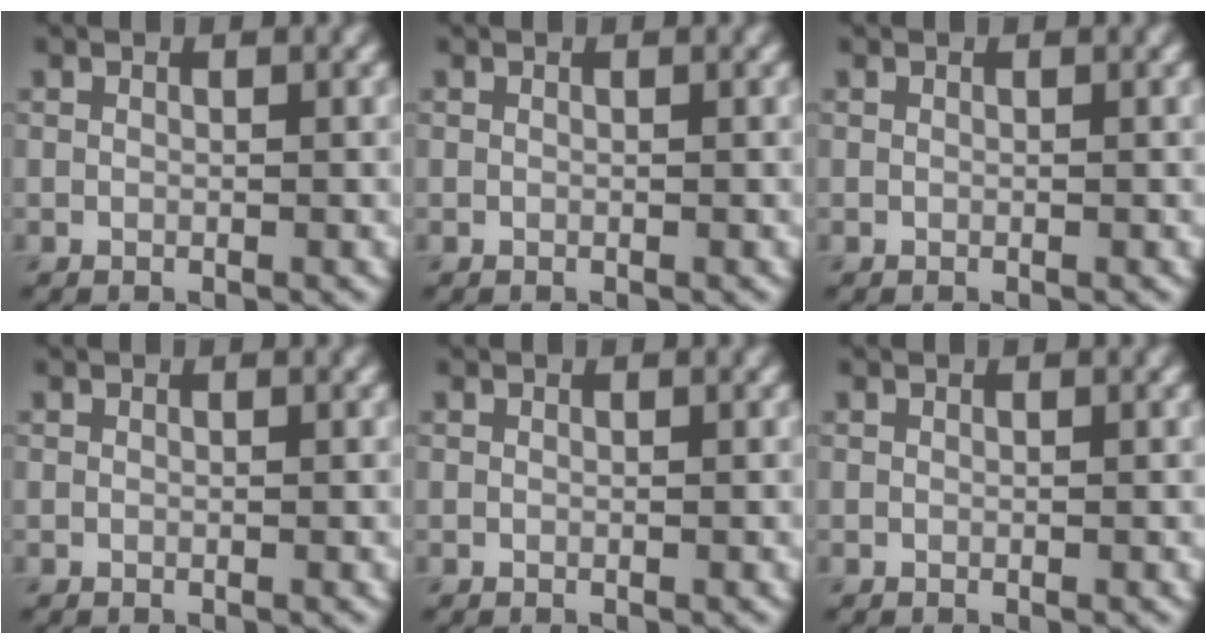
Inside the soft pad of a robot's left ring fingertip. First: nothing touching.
{"total": 0.0}
{"total": 0.0}
{"total": 0.0}
{"total": 0.0}
{"total": 0.0}